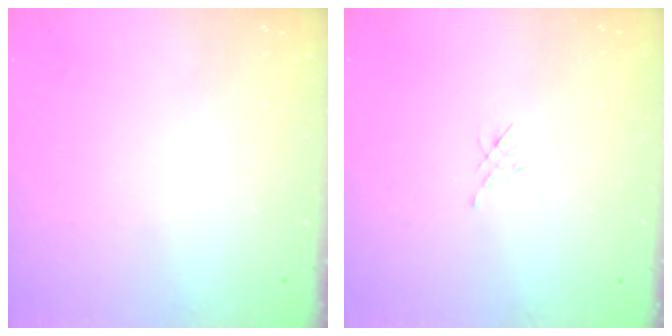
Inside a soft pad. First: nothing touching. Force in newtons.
{"total": 2.1, "press": 2.0, "slide": 0.5}